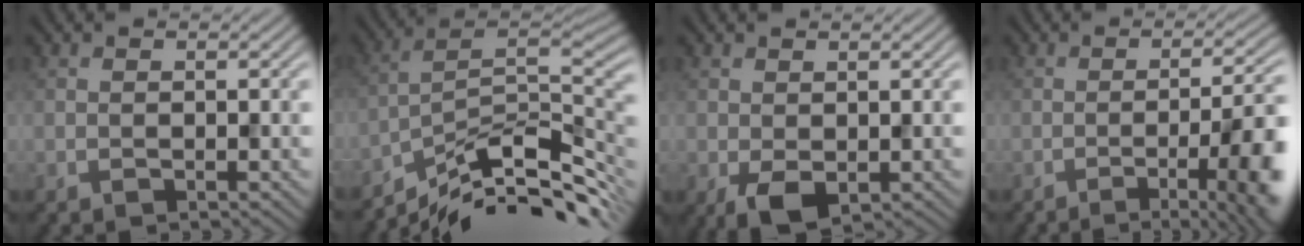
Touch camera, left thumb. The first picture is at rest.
{"total": 13.0, "force": [-9.5, 3.6, 8.1], "torque": [-0.146, 0.002, -0.164]}
{"total": 2.9, "force": [-0.7, 1.8, 2.1], "torque": [-0.050, -0.008, -0.009]}
{"total": 11.3, "force": [-4.0, 2.8, 10.1], "torque": [-0.122, -0.002, -0.061]}